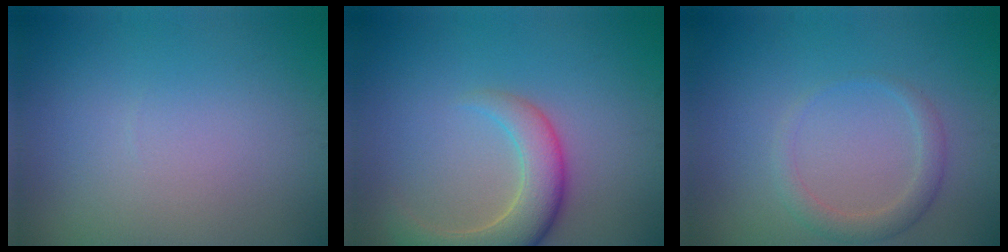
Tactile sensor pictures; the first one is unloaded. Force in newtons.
{"total": 5.4, "press": 5.3, "slide": 0.4}
{"total": 2.0, "press": 2.0, "slide": 0.2}